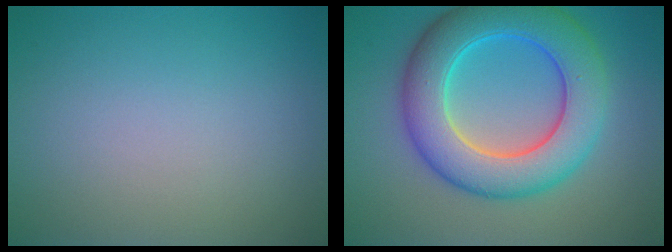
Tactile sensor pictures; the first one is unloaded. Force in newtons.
{"total": 9.4, "press": 9.4, "slide": 0.1}